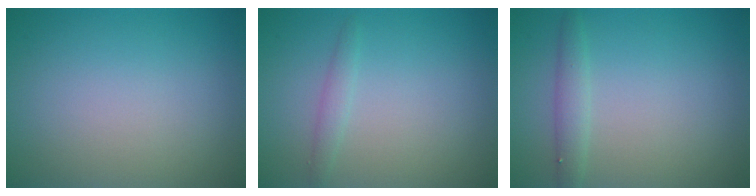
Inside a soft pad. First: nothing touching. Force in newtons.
{"total": 1.1, "press": 1.1, "slide": 0.0}
{"total": 1.6, "press": 1.6, "slide": 0.0}